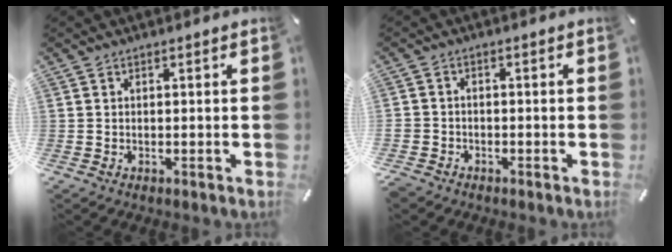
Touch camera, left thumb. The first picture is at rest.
{"total": 2.6, "force": [-1.7, 1.9, 0.4], "torque": [-0.012, 0.010, -0.040]}